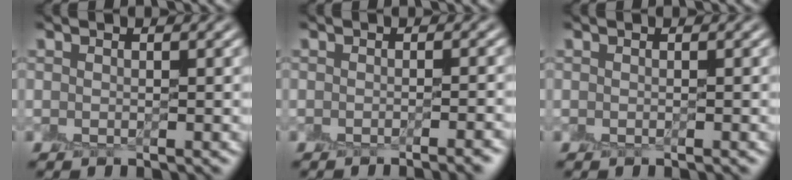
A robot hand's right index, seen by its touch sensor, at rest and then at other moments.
{"total": 2.9, "force": [-2.0, 0.6, 2.0], "torque": [-0.021, 0.004, -0.025]}
{"total": 0.0}